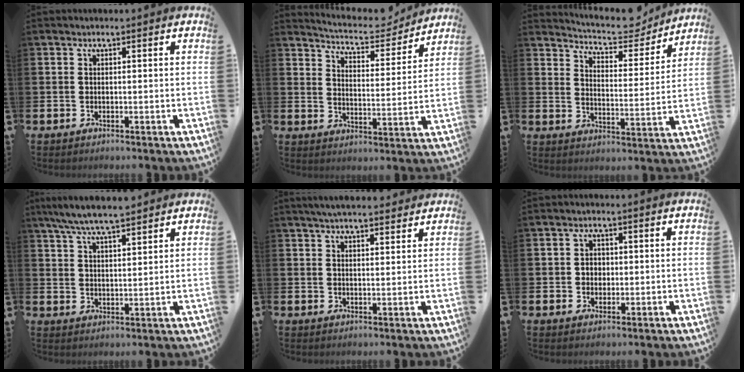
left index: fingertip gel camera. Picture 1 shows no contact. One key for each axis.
{"total": 6.3, "fx": 6.0, "fy": 1.1, "fz": 1.1, "tx": -0.038, "ty": -0.045, "tz": 0.101}
{"total": 6.8, "fx": 6.5, "fy": 1.6, "fz": 1.3, "tx": -0.043, "ty": -0.047, "tz": 0.111}
{"total": 6.8, "fx": 6.4, "fy": 0.7, "fz": 2.4, "tx": -0.063, "ty": -0.020, "tz": 0.116}
{"total": 4.1, "fx": 3.9, "fy": 0.6, "fz": 1.2, "tx": -0.031, "ty": -0.008, "tz": 0.071}
{"total": 2.2, "fx": 0.2, "fy": 2.0, "fz": 0.9, "tx": -0.005, "ty": 0.003, "tz": -0.003}